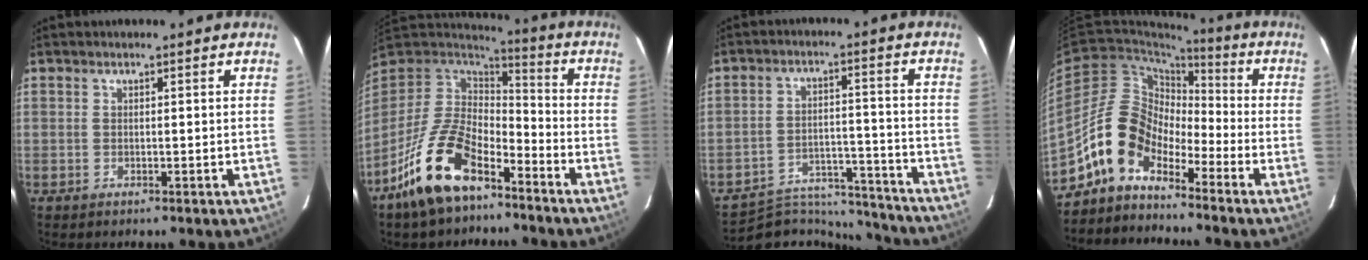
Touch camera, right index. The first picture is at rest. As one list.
[{"total": 16.7, "force": [-10.4, 7.7, 10.6], "torque": [-0.218, -0.006, -0.191]}, {"total": 15.2, "force": [-14.6, 3.7, 2.2], "torque": [-0.049, 0.030, -0.209]}, {"total": 10.3, "force": [-7.0, 5.6, 4.9], "torque": [-0.089, 0.031, -0.146]}]